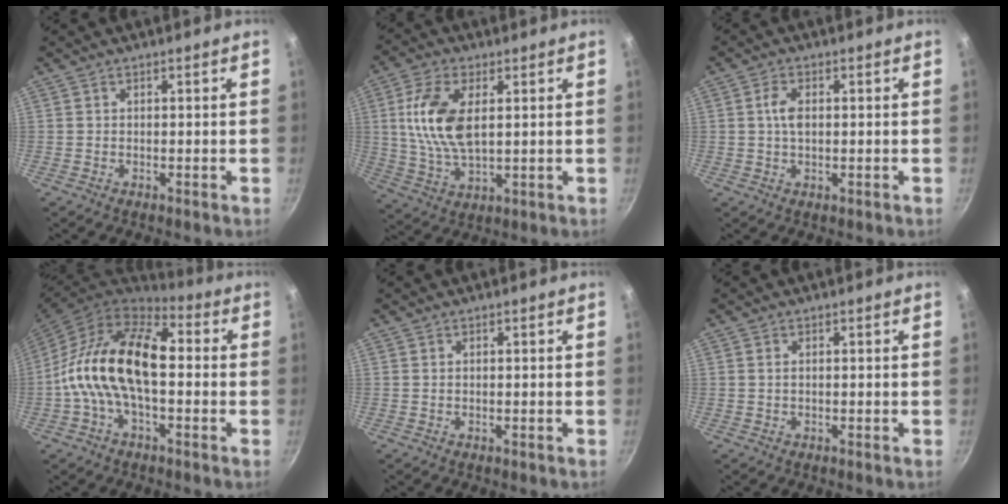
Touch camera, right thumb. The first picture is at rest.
{"total": 12.2, "force": [2.5, 6.2, 10.2], "torque": [-0.200, -0.006, 0.050]}
{"total": 3.6, "force": [0.4, 2.0, 3.0], "torque": [-0.059, 0.006, 0.004]}
{"total": 18.0, "force": [-0.4, 10.0, 14.9], "torque": [-0.254, 0.038, -0.030]}
{"total": 0.0}
{"total": 0.7, "force": [0.2, 0.3, 0.5], "torque": [-0.010, 0.001, 0.003]}